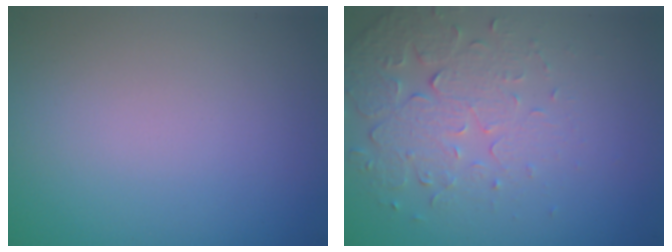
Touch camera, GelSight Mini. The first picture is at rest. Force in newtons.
{"total": 5.0, "press": 3.3, "slide": 3.7}